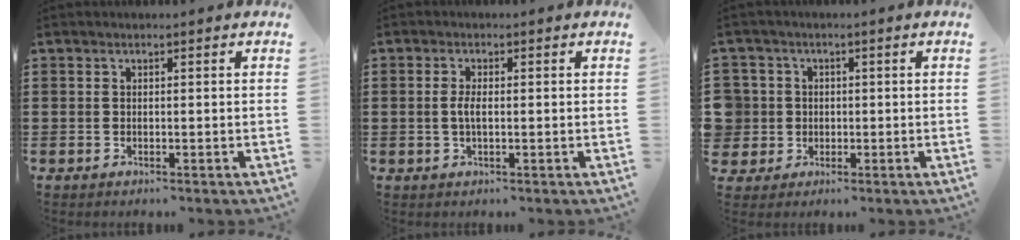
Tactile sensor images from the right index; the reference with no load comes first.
{"total": 2.4, "force": [-0.1, 0.8, 2.3], "torque": [-0.057, -0.006, -0.008]}
{"total": 4.3, "force": [-0.1, 4.2, 0.4], "torque": [-0.044, 0.006, -0.009]}